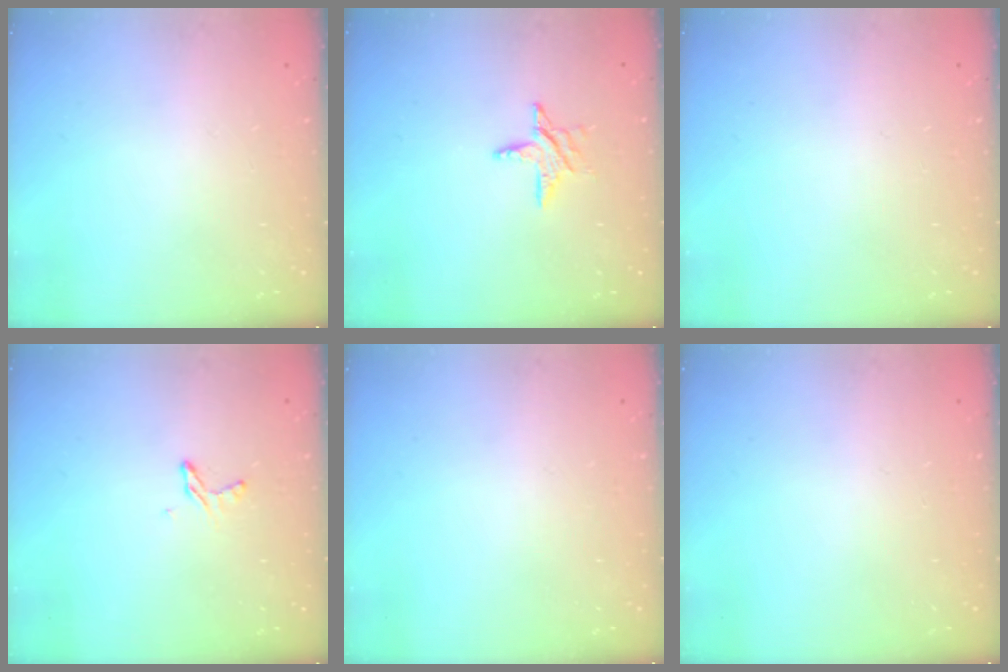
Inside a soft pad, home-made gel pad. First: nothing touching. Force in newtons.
{"total": 6.9, "press": 6.9, "slide": 0.5}
{"total": 0.0}
{"total": 4.4, "press": 4.4, "slide": 0.4}
{"total": 0.0}
{"total": 0.0}